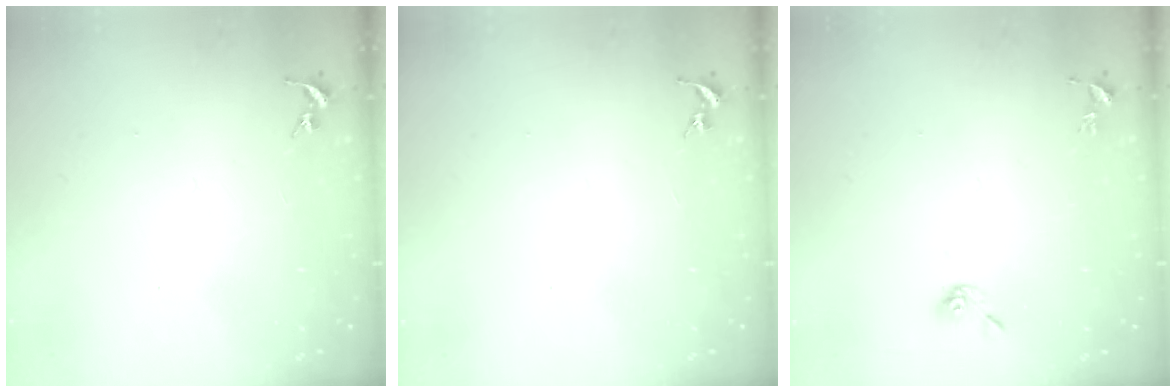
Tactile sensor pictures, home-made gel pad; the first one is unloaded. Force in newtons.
{"total": 0.0}
{"total": 5.2, "press": 5.1, "slide": 0.6}